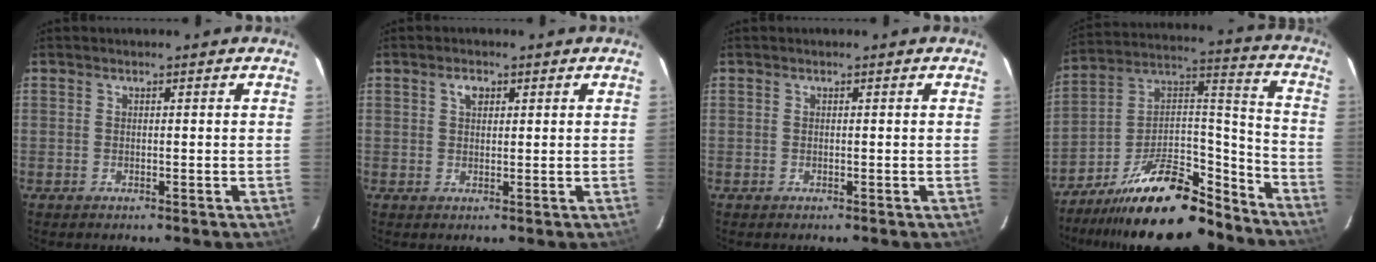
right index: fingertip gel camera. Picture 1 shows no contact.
{"total": 2.2, "force": [1.0, 1.4, 1.3], "torque": [-0.022, 0.008, 0.017]}
{"total": 0.0}
{"total": 21.7, "force": [-16.7, 7.4, 11.8], "torque": [-0.204, 0.032, -0.261]}